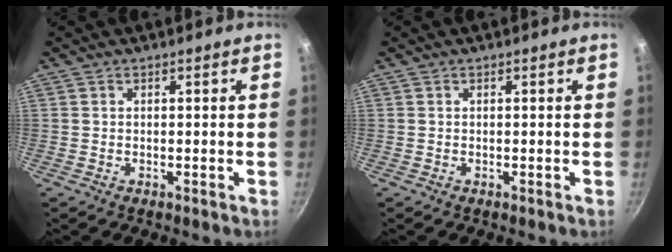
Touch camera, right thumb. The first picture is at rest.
{"total": 0.0}